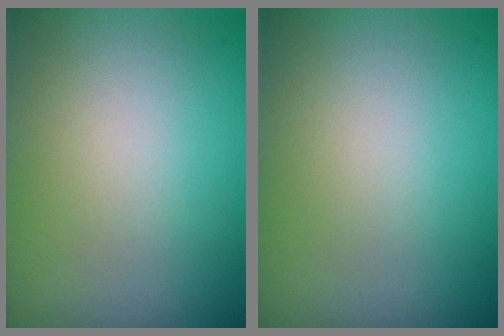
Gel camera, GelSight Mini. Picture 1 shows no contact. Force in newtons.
{"total": 0.0}